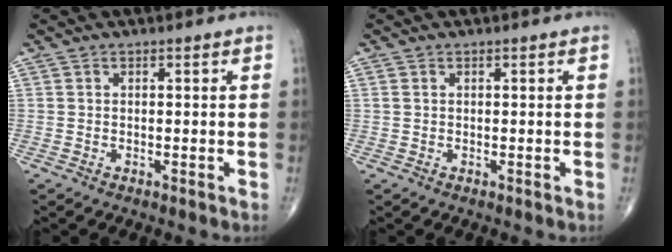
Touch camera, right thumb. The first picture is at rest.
{"total": 0.7, "force": [0.3, 0.5, 0.5], "torque": [-0.012, 0.005, 0.008]}